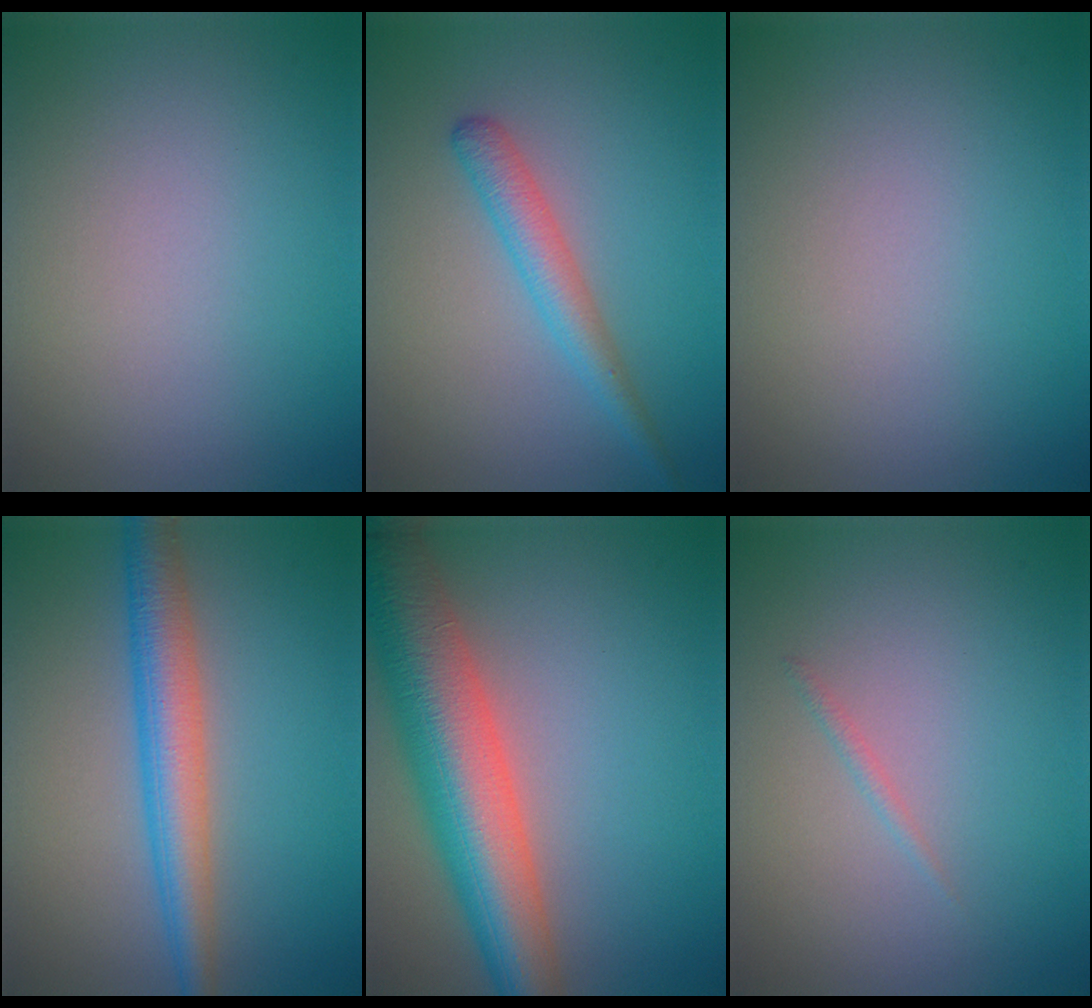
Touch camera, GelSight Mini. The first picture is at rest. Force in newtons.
{"total": 2.7, "press": 2.7, "slide": 0.0}
{"total": 0.0}
{"total": 4.8, "press": 4.8, "slide": 0.1}
{"total": 10.0, "press": 10.0, "slide": 0.4}
{"total": 0.6, "press": 0.6, "slide": 0.1}